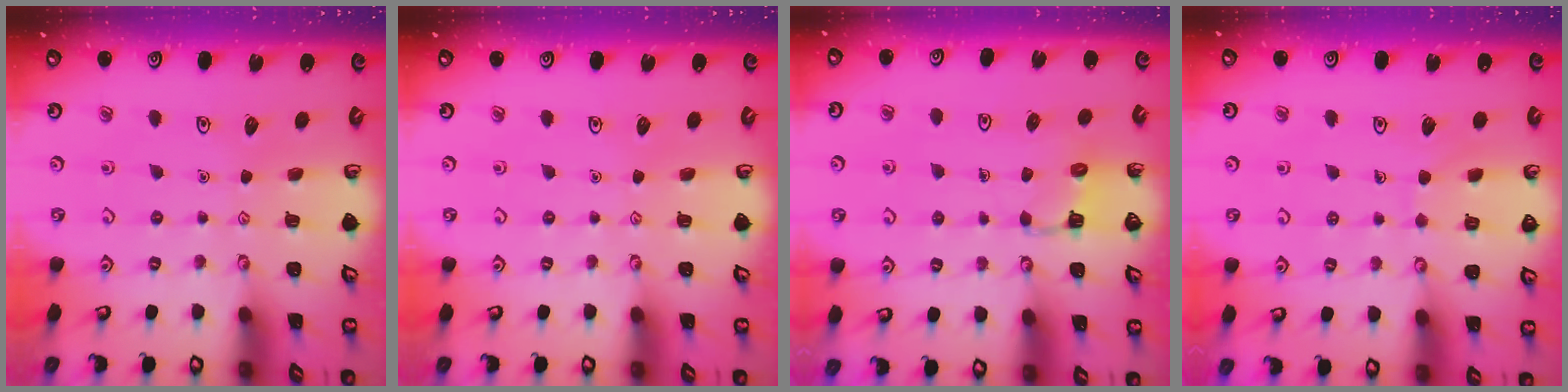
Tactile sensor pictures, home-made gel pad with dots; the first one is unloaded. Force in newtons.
{"total": 0.0}
{"total": 4.7, "press": 4.7, "slide": 0.4}
{"total": 6.4, "press": 6.4, "slide": 0.5}